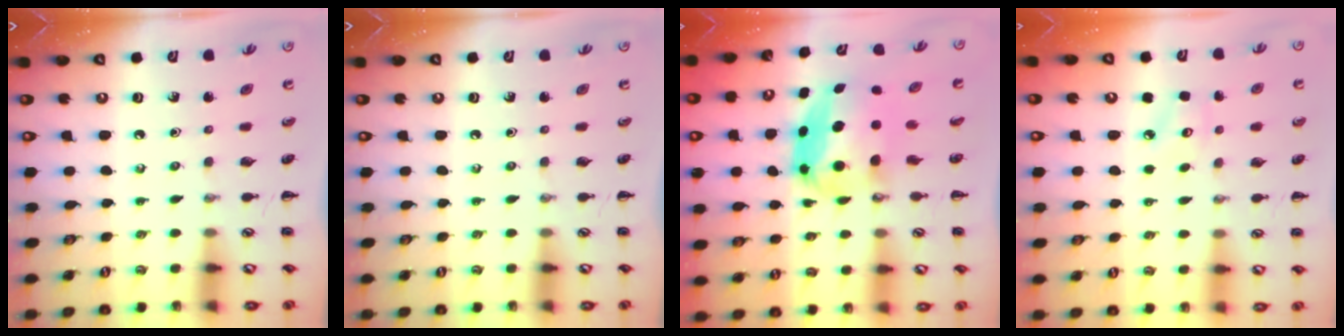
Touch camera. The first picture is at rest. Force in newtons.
{"total": 0.0}
{"total": 7.2, "press": 7.0, "slide": 1.6}
{"total": 3.6, "press": 3.5, "slide": 0.7}